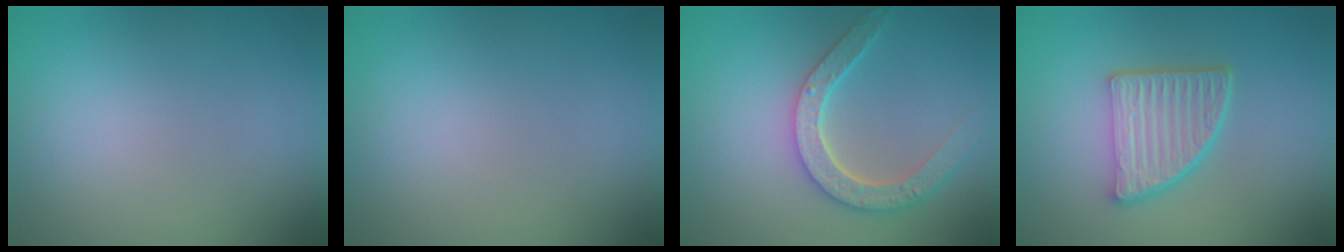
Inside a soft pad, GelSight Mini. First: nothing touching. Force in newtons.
{"total": 0.0}
{"total": 4.6, "press": 3.7, "slide": 2.7}
{"total": 5.0, "press": 3.8, "slide": 3.3}